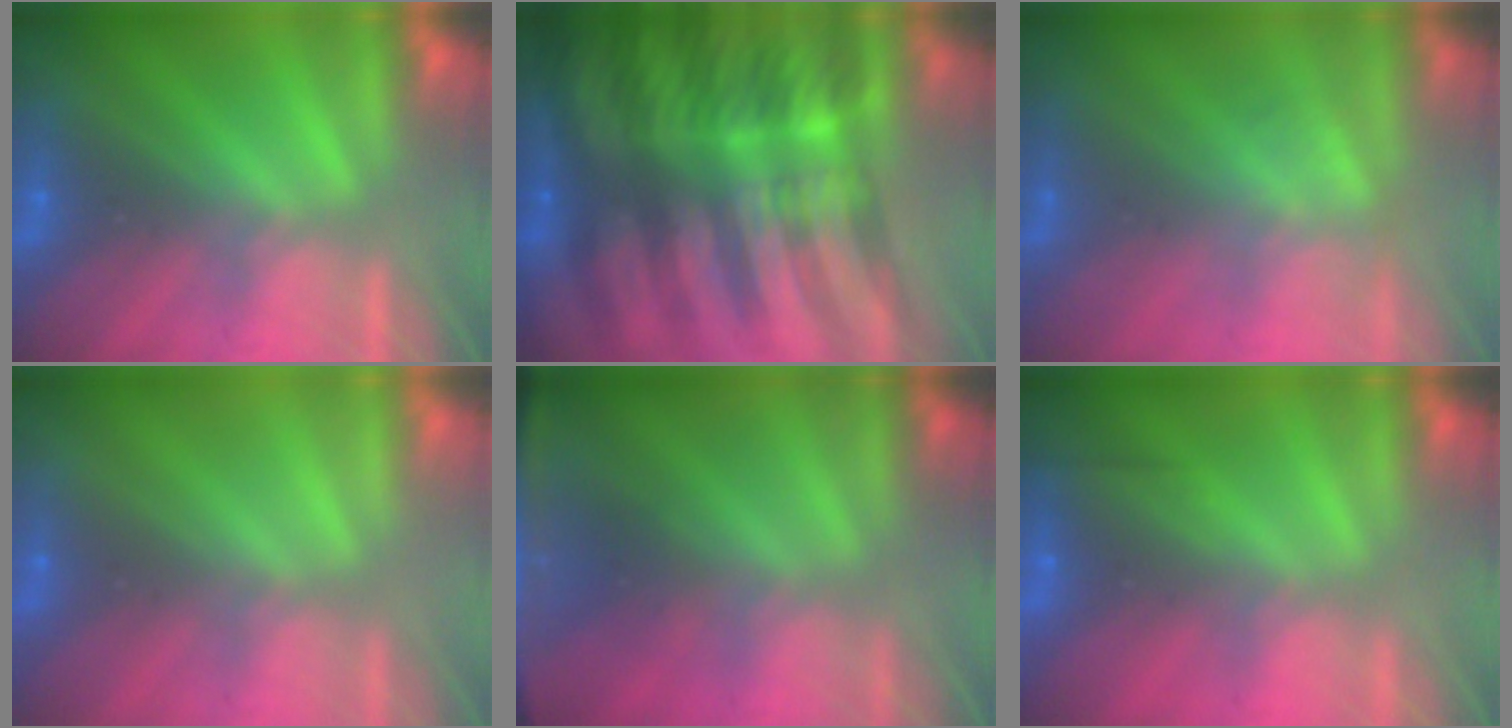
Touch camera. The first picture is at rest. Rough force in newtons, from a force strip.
{"total": 6.0}
{"total": 2.8}
{"total": 3.0}
{"total": 4.5}
{"total": 2.4}